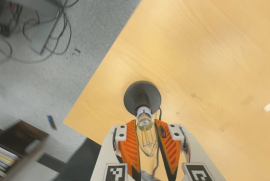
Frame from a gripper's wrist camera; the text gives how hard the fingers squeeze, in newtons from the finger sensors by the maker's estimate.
{"total": 11.3, "left": 10.2, "right": 12.4}